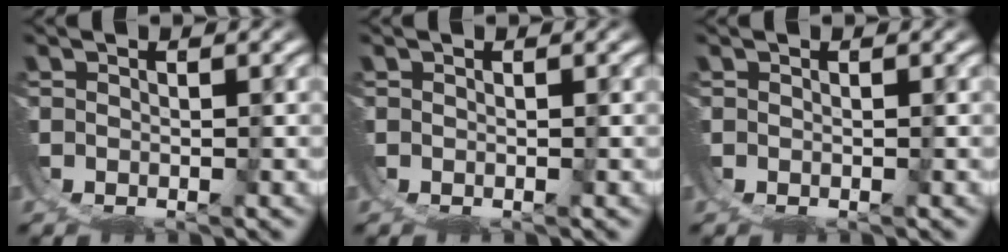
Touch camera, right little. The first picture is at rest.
{"total": 0.0}
{"total": 0.0}